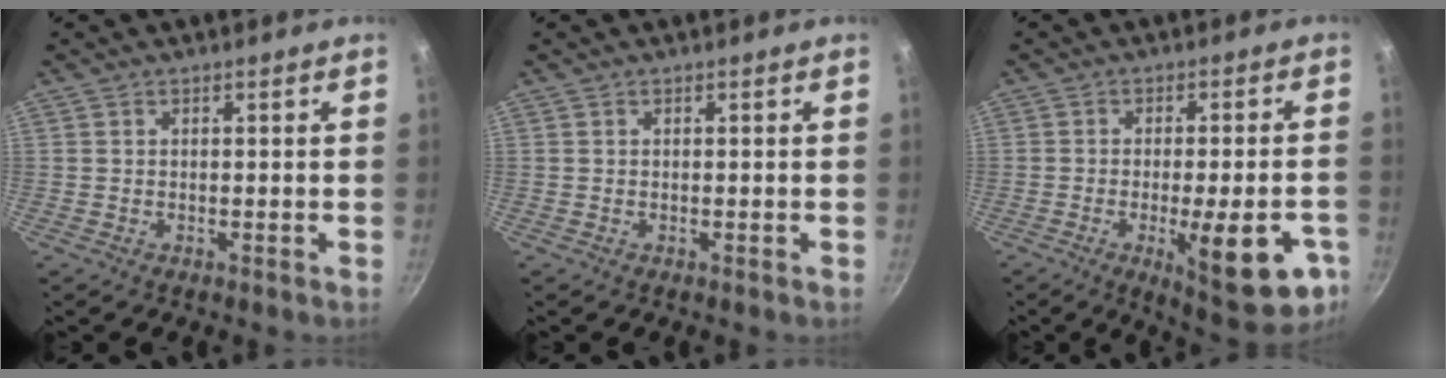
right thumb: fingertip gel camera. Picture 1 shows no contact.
{"total": 0.0}
{"total": 16.1, "force": [-5.9, 5.2, 14.1], "torque": [-0.158, 0.009, -0.069]}